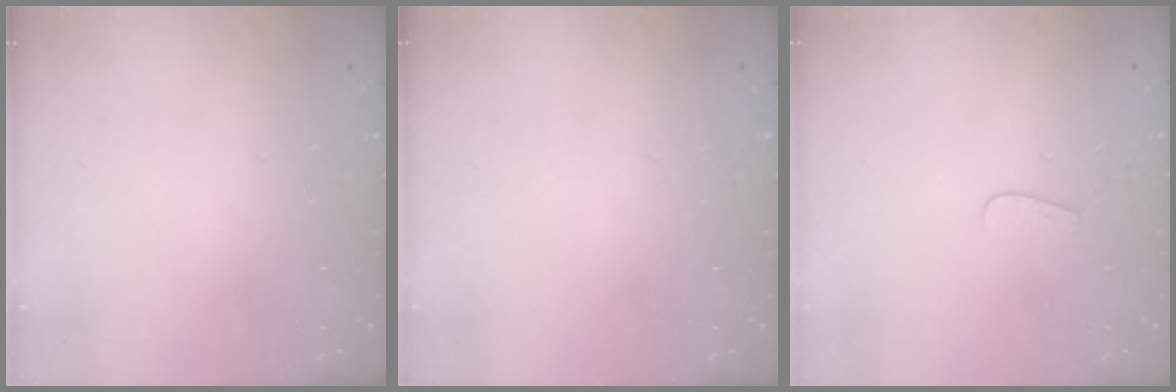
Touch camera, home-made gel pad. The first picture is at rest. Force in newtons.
{"total": 0.0}
{"total": 3.4, "press": 3.4, "slide": 0.3}